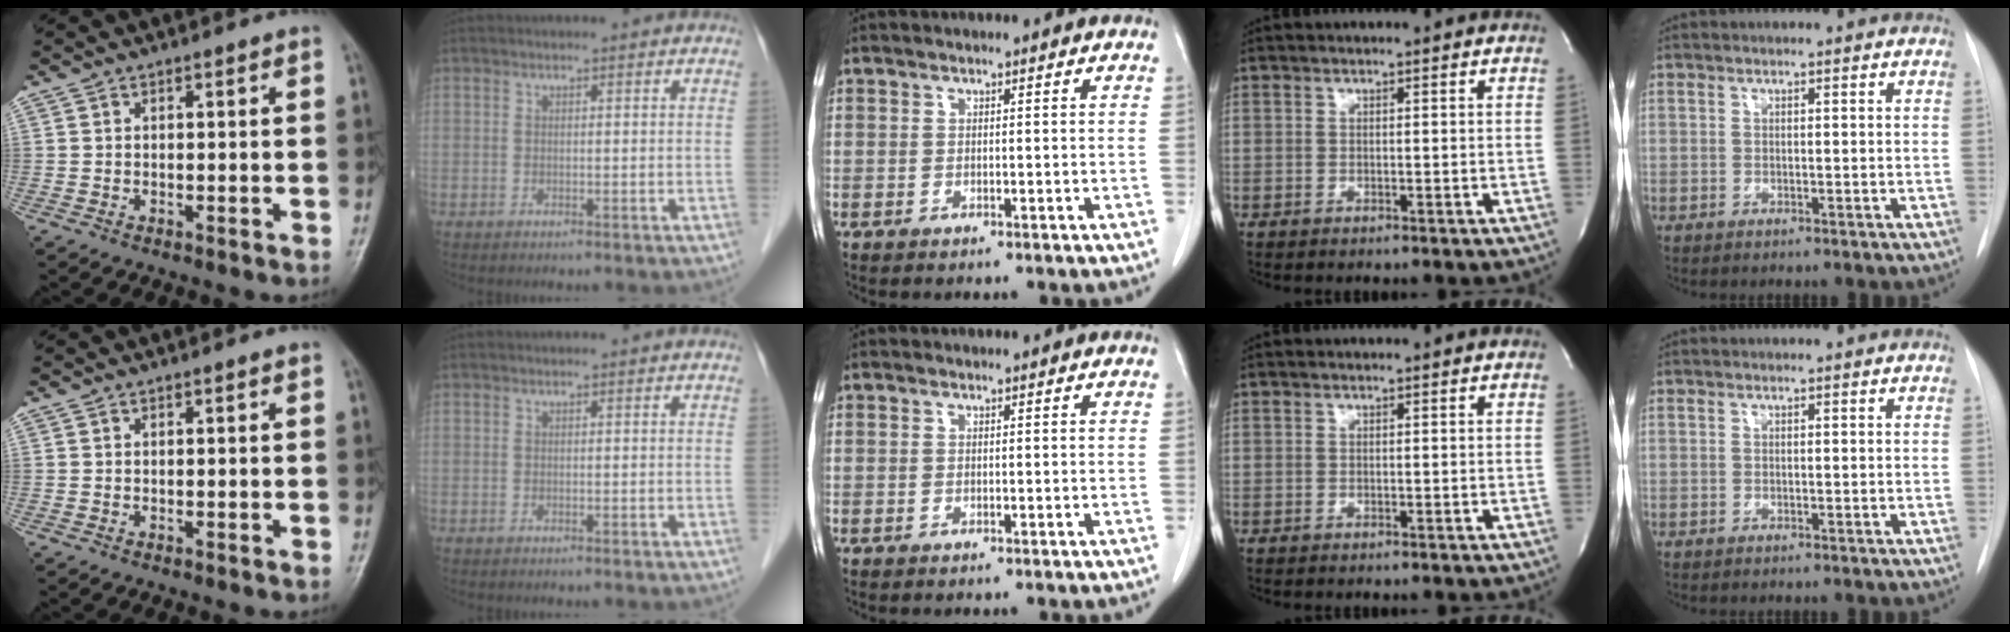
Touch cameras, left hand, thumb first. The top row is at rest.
{}